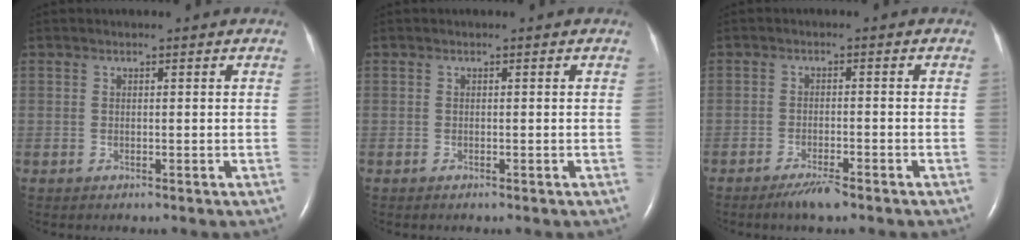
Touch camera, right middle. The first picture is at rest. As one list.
[{"total": 0.0}, {"total": 3.7, "force": [-2.8, 0.4, 2.4], "torque": [-0.051, -0.006, -0.050]}]